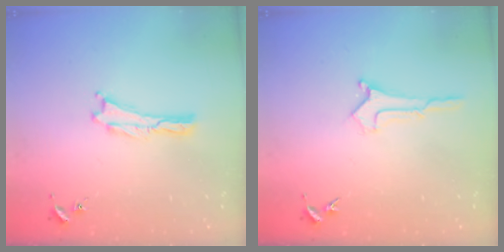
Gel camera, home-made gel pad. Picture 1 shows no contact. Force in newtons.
{"total": 0.6, "press": 0.6, "slide": 0.1}